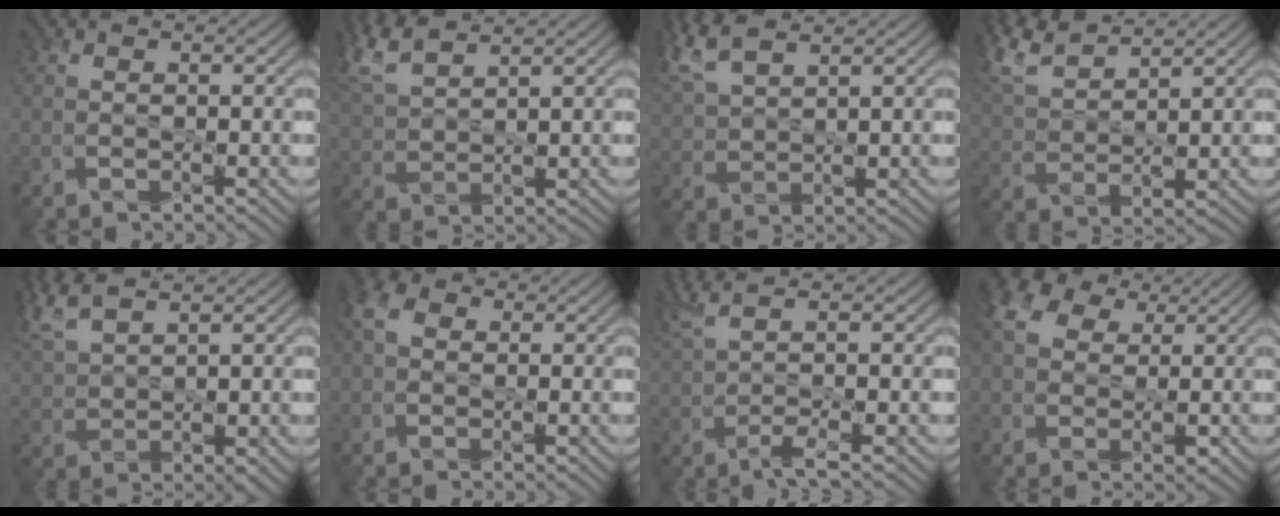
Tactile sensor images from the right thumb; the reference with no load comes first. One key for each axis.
{"total": 6.6, "fx": 5.6, "fy": 1.3, "fz": 3.3, "tx": -0.098, "ty": 0.024, "tz": 0.118}
{"total": 7.6, "fx": 5.6, "fy": 2.4, "fz": 4.7, "tx": -0.146, "ty": 0.025, "tz": 0.116}
{"total": 8.0, "fx": 7.0, "fy": 1.5, "fz": 3.7, "tx": -0.104, "ty": 0.027, "tz": 0.145}
{"total": 7.2, "fx": 4.9, "fy": 1.9, "fz": 5.0, "tx": -0.137, "ty": 0.022, "tz": 0.099}
{"total": 4.0, "fx": 0.9, "fy": 3.1, "fz": 2.3, "tx": -0.066, "ty": 0.008, "tz": 0.010}
{"total": 4.4, "fx": 1.4, "fy": 0.2, "fz": 4.2, "tx": -0.088, "ty": 0.013, "tz": 0.026}
{"total": 9.6, "fx": 3.4, "fy": 7.2, "fz": 5.4, "tx": -0.140, "ty": 0.023, "tz": 0.061}